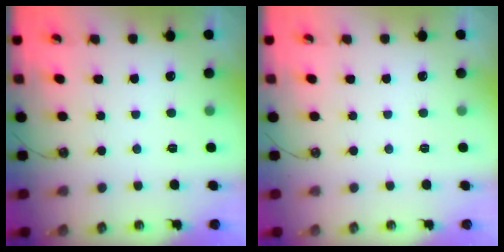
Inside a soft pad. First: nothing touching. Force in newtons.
{"total": 0.0}